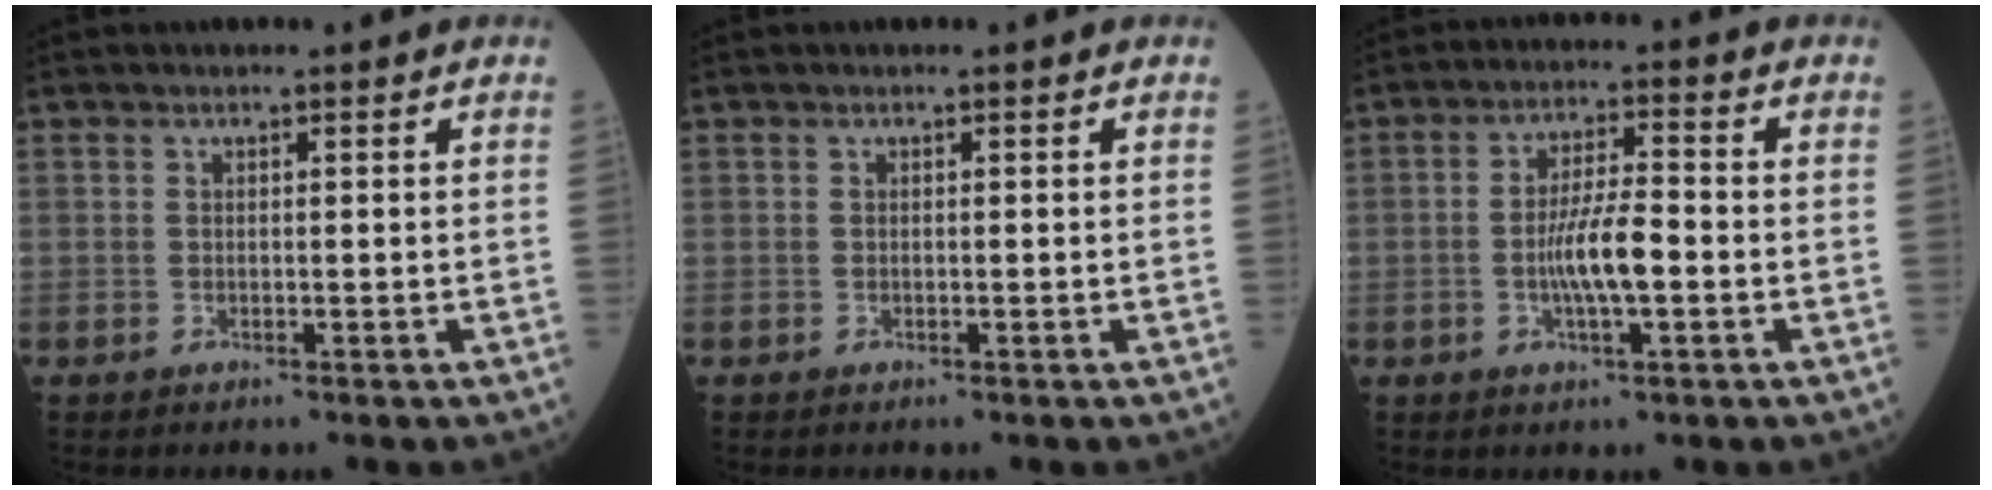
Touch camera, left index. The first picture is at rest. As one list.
[{"total": 0.0}, {"total": 6.6, "force": [-1.5, 1.0, 6.3], "torque": [-0.126, -0.002, -0.031]}]